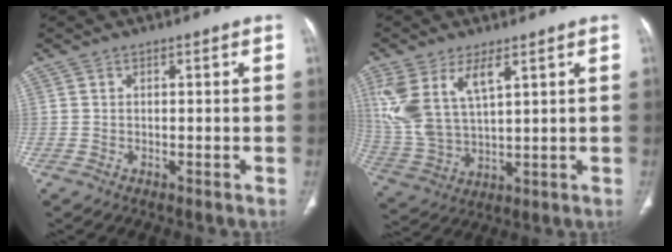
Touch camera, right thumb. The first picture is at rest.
{"total": 13.0, "force": [5.7, 6.0, 9.9], "torque": [-0.220, -0.015, 0.130]}